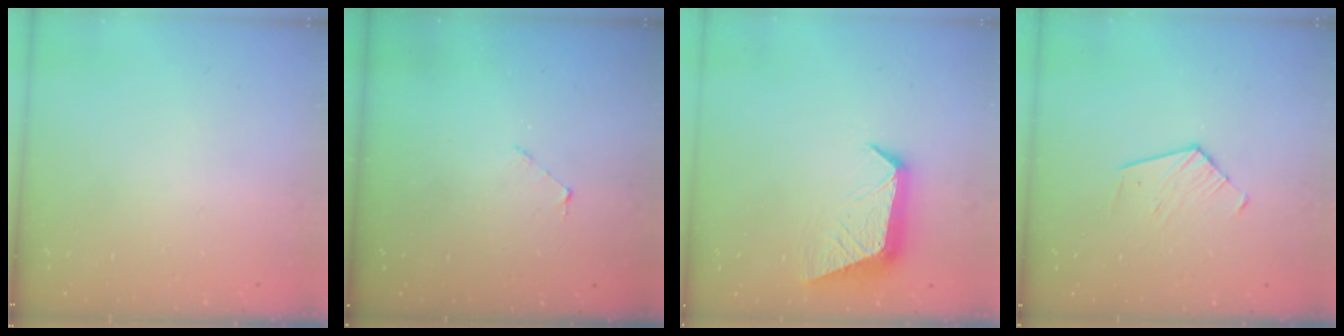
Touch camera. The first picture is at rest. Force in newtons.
{"total": 1.6, "press": 1.6, "slide": 0.1}
{"total": 10.4, "press": 10.3, "slide": 1.1}
{"total": 5.6, "press": 5.5, "slide": 0.6}